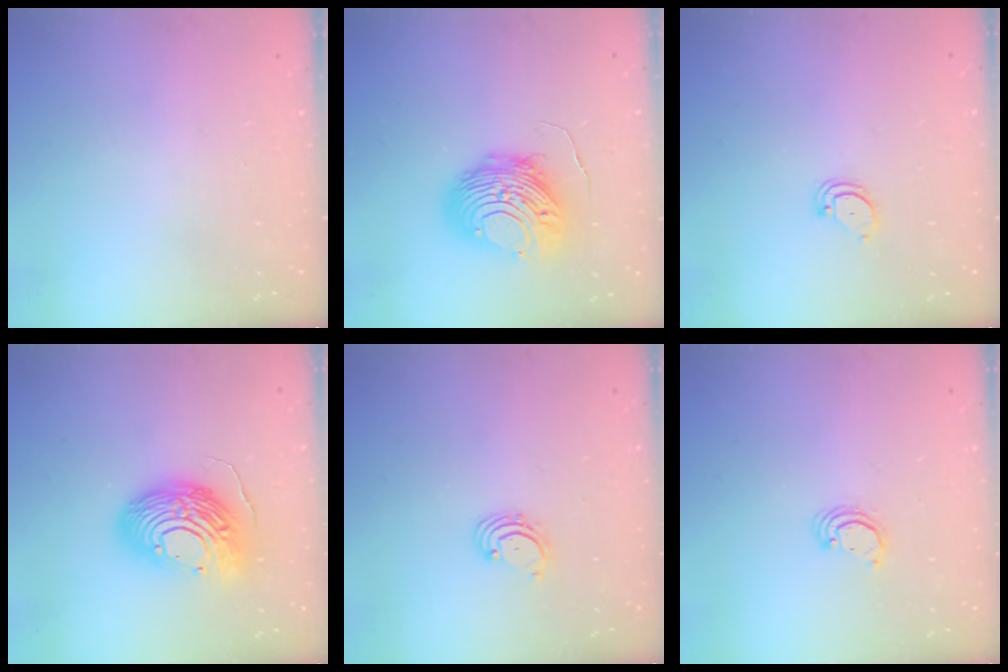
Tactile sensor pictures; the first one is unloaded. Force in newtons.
{"total": 10.7, "press": 10.6, "slide": 1.1}
{"total": 2.7, "press": 2.7, "slide": 0.2}
{"total": 16.0, "press": 15.8, "slide": 2.4}
{"total": 1.9, "press": 1.8, "slide": 0.2}
{"total": 2.7, "press": 2.7, "slide": 0.1}